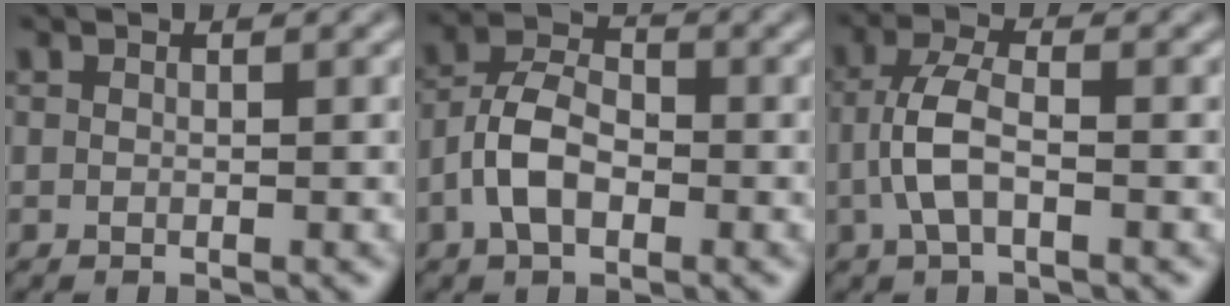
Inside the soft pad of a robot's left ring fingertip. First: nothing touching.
{"total": 4.5, "force": [-1.6, 2.6, 3.3], "torque": [-0.062, 0.010, -0.040]}
{"total": 3.9, "force": [-0.9, 1.7, 3.4], "torque": [-0.075, 0.007, -0.023]}